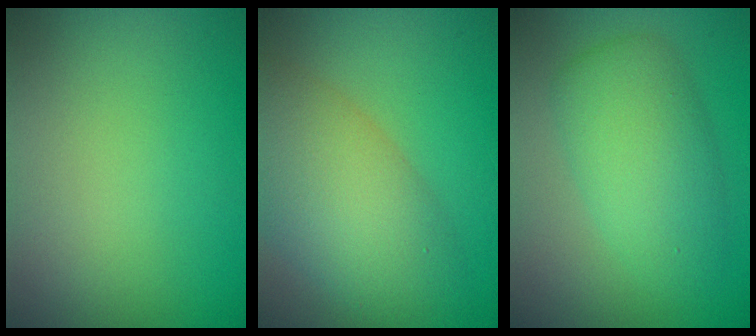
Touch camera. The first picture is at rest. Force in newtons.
{"total": 7.7, "press": 7.7, "slide": 0.2}
{"total": 3.9, "press": 3.8, "slide": 0.4}